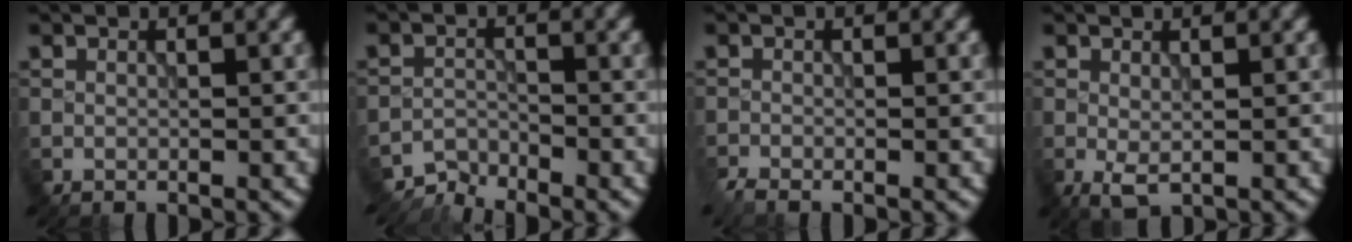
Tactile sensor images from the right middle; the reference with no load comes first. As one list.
[{"total": 2.7, "force": [-2.6, 0.2, -0.3], "torque": [0.010, 0.001, -0.055]}, {"total": 1.4, "force": [-1.2, 0.3, 0.7], "torque": [-0.019, -0.005, -0.026]}, {"total": 1.5, "force": [-0.3, 0.6, 1.3], "torque": [-0.031, -0.008, -0.002]}]